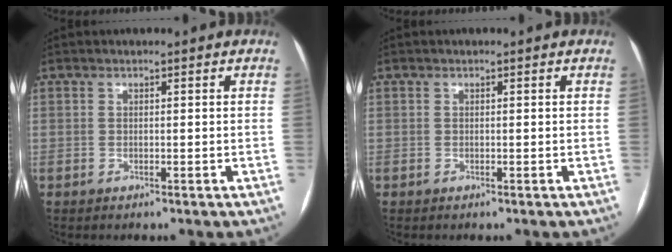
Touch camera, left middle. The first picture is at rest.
{"total": 0.0}